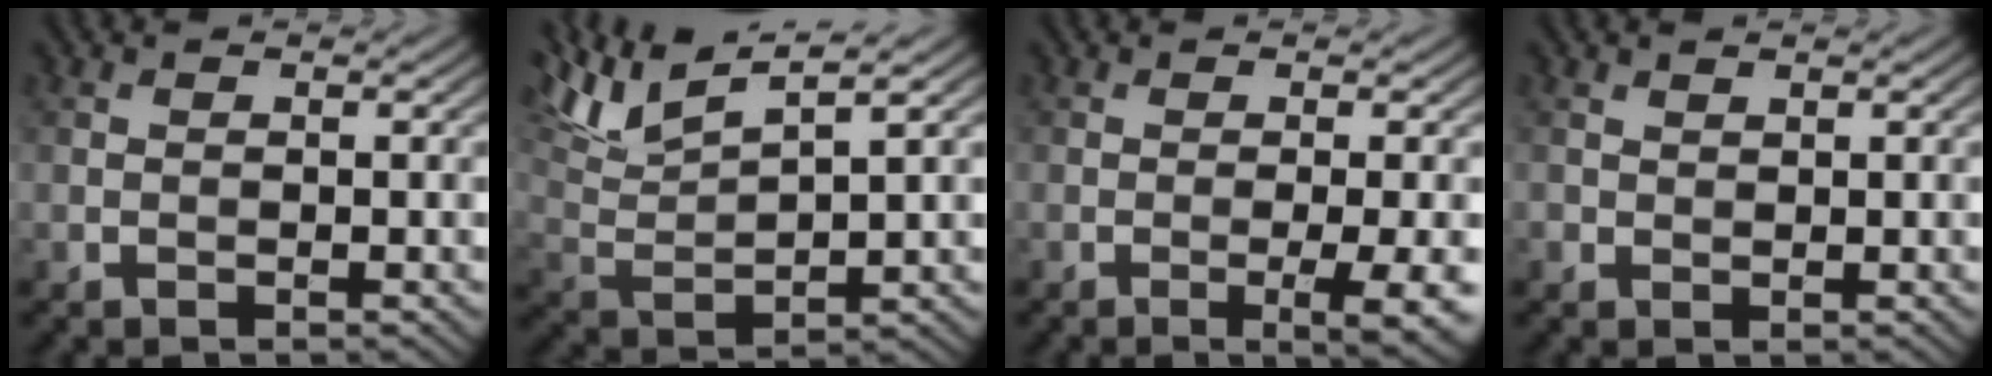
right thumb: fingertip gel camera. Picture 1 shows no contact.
{"total": 9.8, "force": [6.3, 2.2, 7.1], "torque": [-0.157, 0.024, 0.125]}
{"total": 4.2, "force": [-1.1, 0.5, 4.0], "torque": [-0.069, 0.001, -0.017]}
{"total": 0.7, "force": [0.6, 0.4, 0.1], "torque": [-0.006, -0.001, 0.015]}